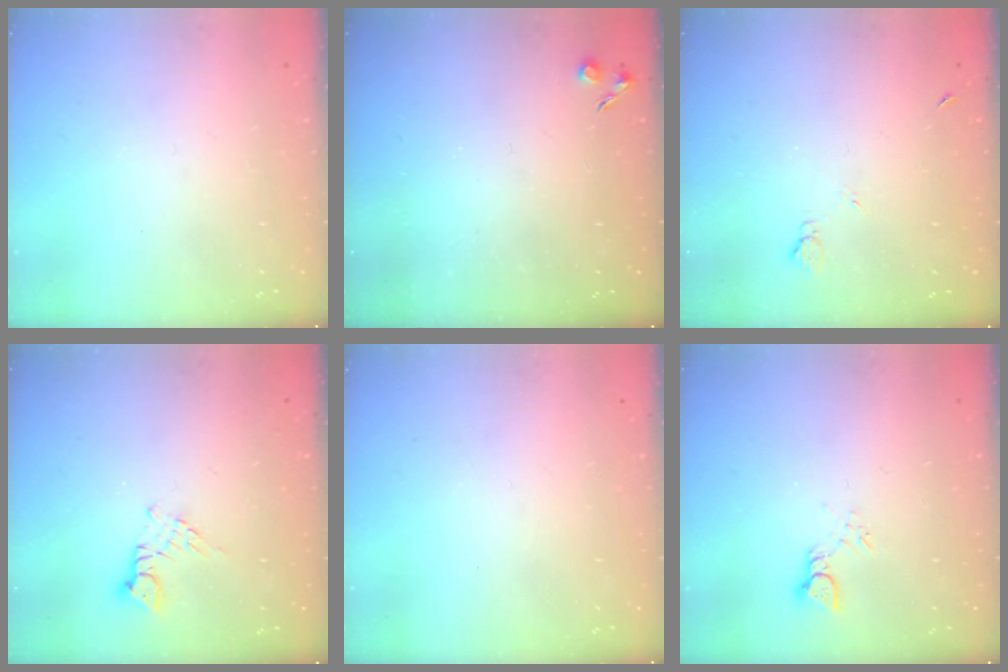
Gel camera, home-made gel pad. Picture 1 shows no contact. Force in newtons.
{"total": 3.6, "press": 3.6, "slide": 0.5}
{"total": 3.8, "press": 3.8, "slide": 0.6}
{"total": 3.3, "press": 3.2, "slide": 0.4}
{"total": 0.0}
{"total": 2.2, "press": 2.2, "slide": 0.1}